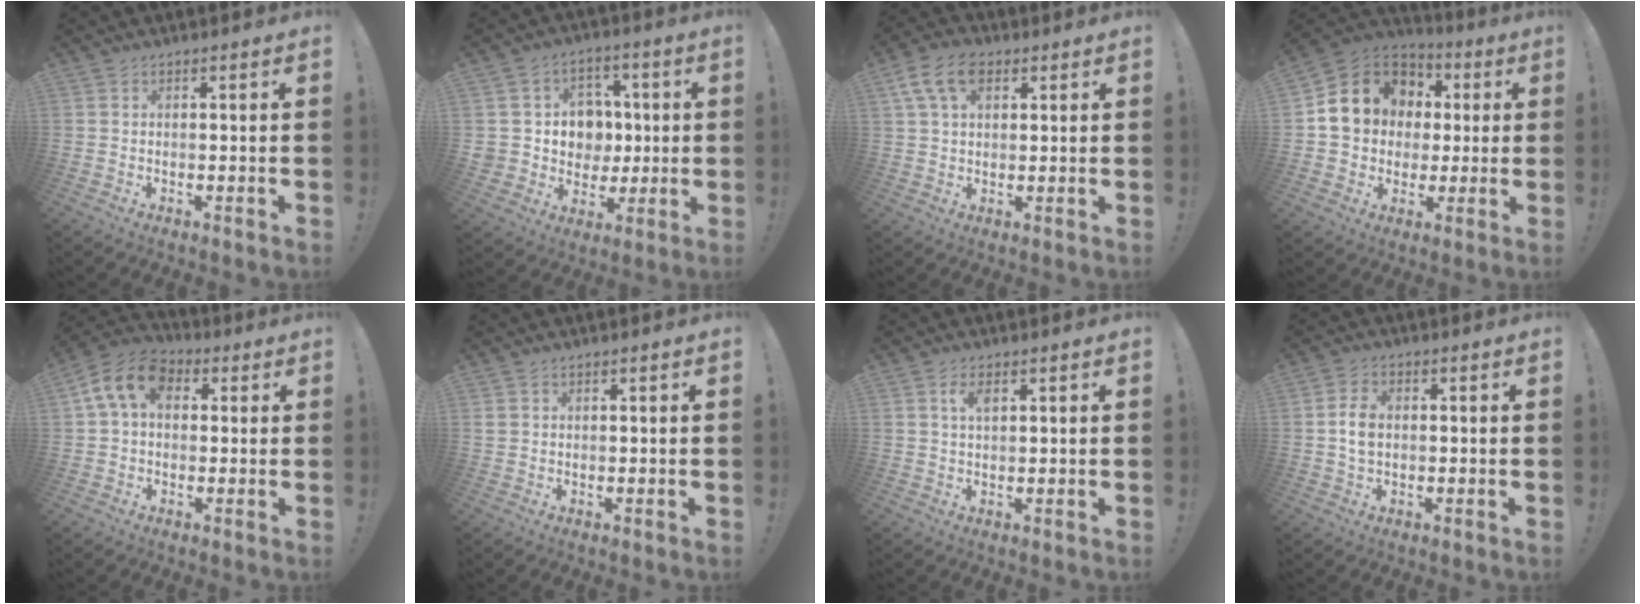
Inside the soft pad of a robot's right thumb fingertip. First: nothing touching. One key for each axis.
{"total": 10.9, "fx": 0.3, "fy": 10.6, "fz": 2.4, "tx": -0.033, "ty": 0.003, "tz": 0.033}
{"total": 10.2, "fx": 4.2, "fy": 6.3, "fz": 6.8, "tx": -0.128, "ty": 0.000, "tz": 0.080}
{"total": 14.6, "fx": 3.3, "fy": 12.8, "fz": 6.3, "tx": -0.087, "ty": -0.006, "tz": 0.081}
{"total": 12.0, "fx": 3.3, "fy": 8.0, "fz": 8.2, "tx": -0.148, "ty": 0.008, "tz": 0.067}
{"total": 1.2, "fx": 0.6, "fy": 1.0, "fz": 0.5, "tx": -0.008, "ty": 0.003, "tz": 0.011}
{"total": 3.3, "fx": 1.4, "fy": 1.3, "fz": 2.7, "tx": -0.040, "ty": -0.002, "tz": 0.020}
{"total": 5.3, "fx": 0.0, "fy": 3.5, "fz": 4.0, "tx": -0.061, "ty": 0.005, "tz": 0.000}